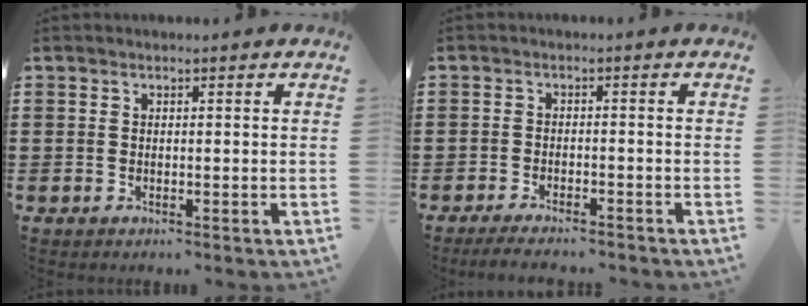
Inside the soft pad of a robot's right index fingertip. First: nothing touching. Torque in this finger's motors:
{"motor_torque": [1.60, 0.54, 0.08, 0.06]}